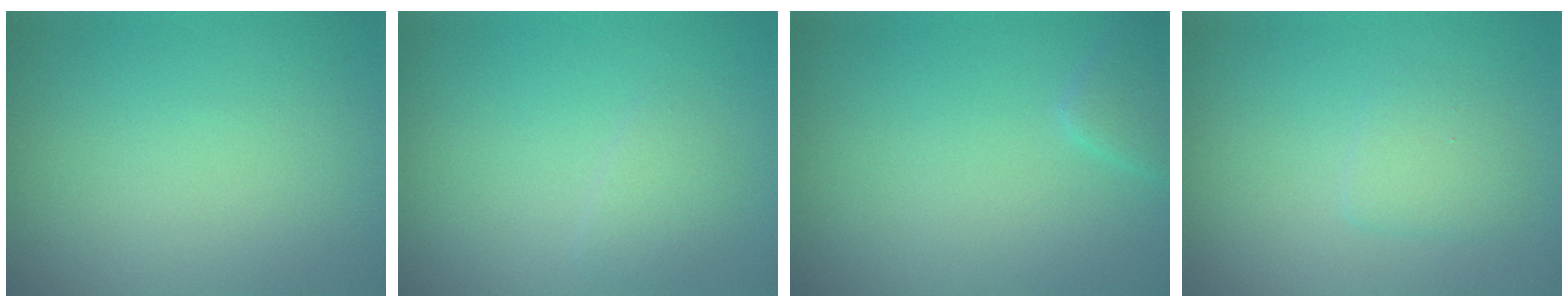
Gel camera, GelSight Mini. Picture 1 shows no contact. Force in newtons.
{"total": 1.3, "press": 1.2, "slide": 0.0}
{"total": 1.4, "press": 1.4, "slide": 0.1}
{"total": 1.6, "press": 1.6, "slide": 0.1}